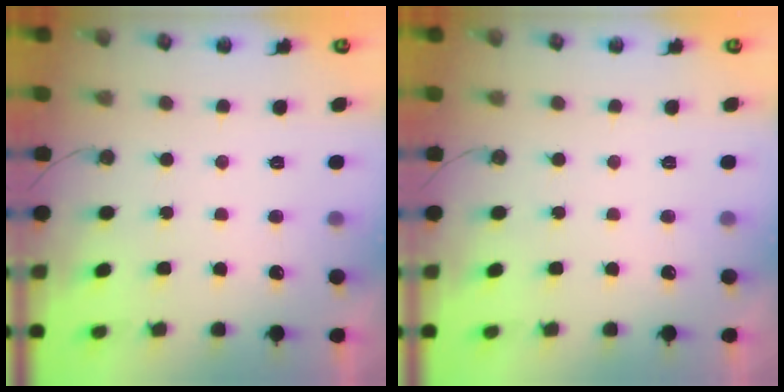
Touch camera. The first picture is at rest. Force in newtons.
{"total": 0.0}